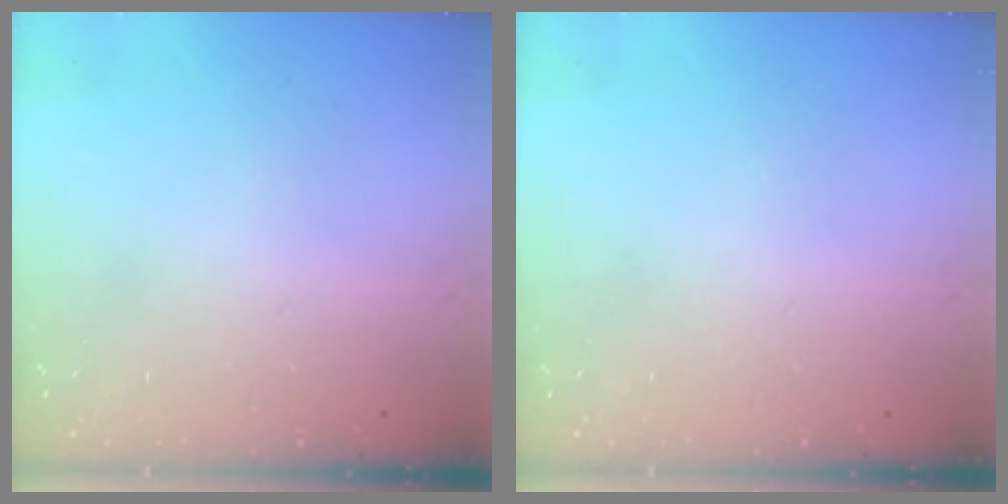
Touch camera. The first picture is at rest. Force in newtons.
{"total": 0.0}